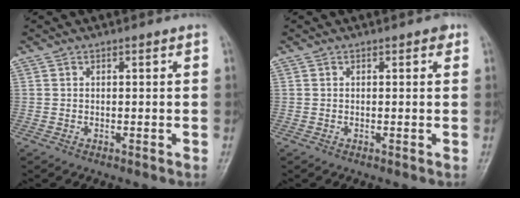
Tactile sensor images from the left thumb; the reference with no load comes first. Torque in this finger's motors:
{"motor_torque": [1.00, -0.05, 0.20, -0.24, 0.01]}